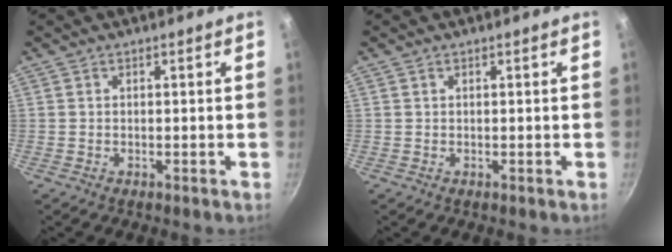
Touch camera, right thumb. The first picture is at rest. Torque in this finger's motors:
{"motor_torque": [0.16, 0.09, 0.35, 0.16, -0.03]}